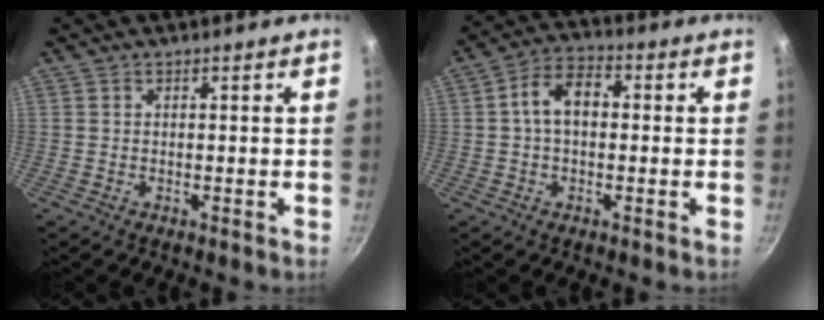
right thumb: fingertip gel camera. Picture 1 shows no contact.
{"total": 8.0, "force": [0.5, 5.2, 6.0], "torque": [-0.086, 0.027, -0.004]}